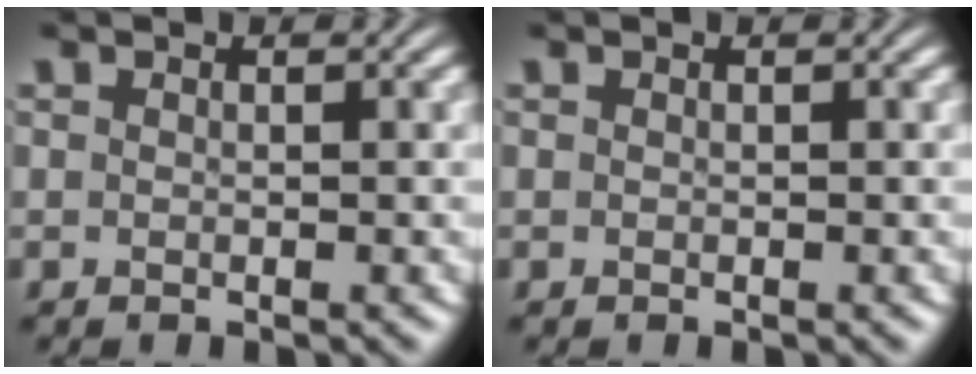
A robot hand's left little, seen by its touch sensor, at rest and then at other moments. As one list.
[{"total": 0.0}]